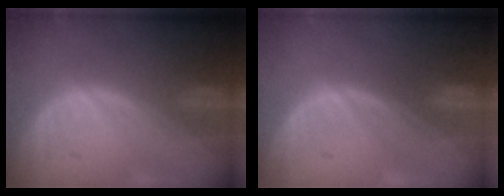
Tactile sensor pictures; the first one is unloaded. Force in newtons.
{"total": 0.0}